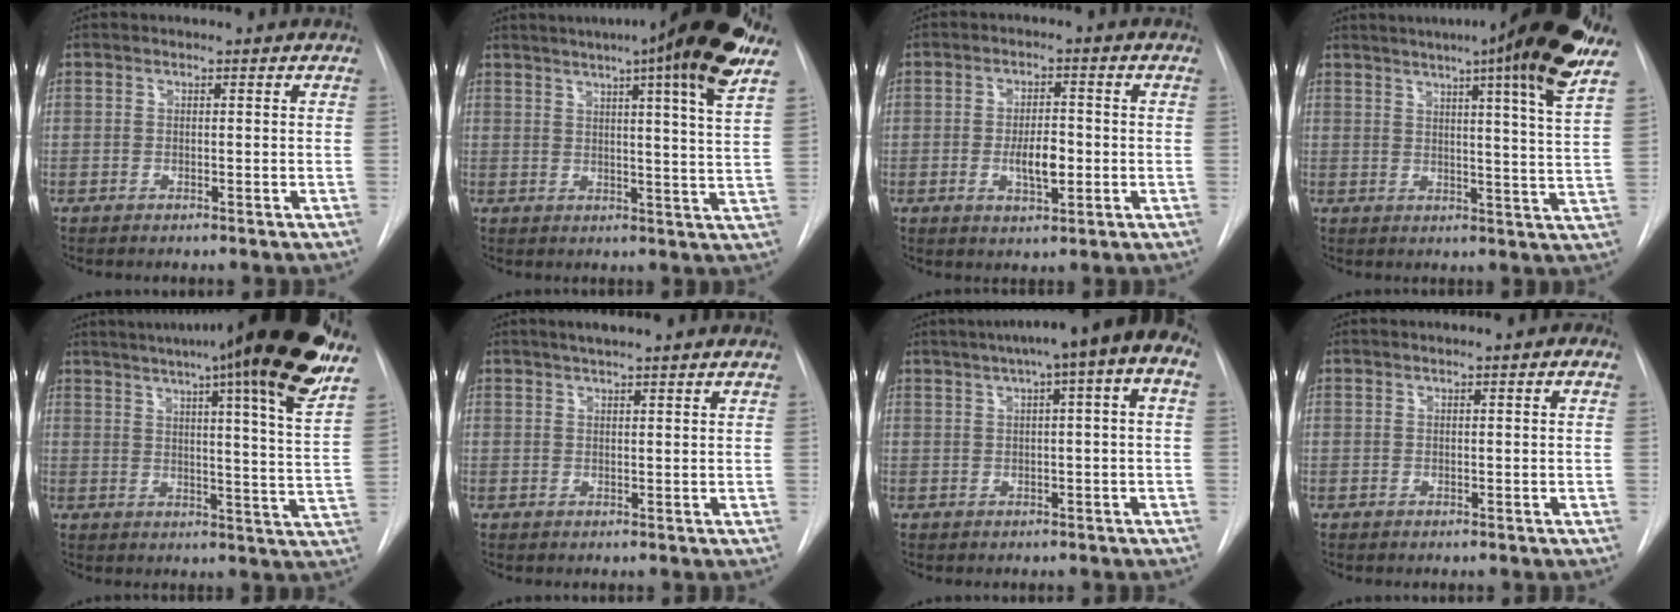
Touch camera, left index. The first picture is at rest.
{"total": 18.5, "force": [12.9, -0.5, 13.2], "torque": [-0.195, 0.000, 0.156]}
{"total": 5.4, "force": [-1.0, 1.9, 4.9], "torque": [-0.083, -0.001, -0.013]}
{"total": 20.1, "force": [14.3, -0.8, 14.1], "torque": [-0.205, -0.016, 0.173]}
{"total": 25.8, "force": [19.0, 0.4, 17.5], "torque": [-0.234, -0.026, 0.244]}
{"total": 4.8, "force": [4.0, 0.1, 2.7], "torque": [-0.045, 0.026, 0.062]}
{"total": 12.0, "force": [5.5, 1.3, 10.6], "torque": [-0.149, 0.044, 0.064]}
{"total": 1.1, "force": [0.5, 0.2, 0.9], "torque": [-0.017, 0.003, 0.005]}